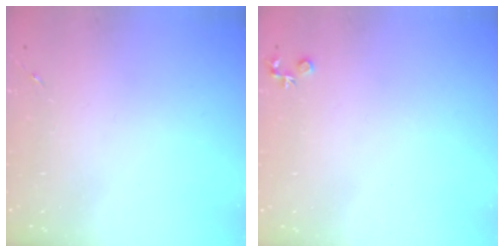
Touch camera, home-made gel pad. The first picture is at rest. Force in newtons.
{"total": 3.7, "press": 3.6, "slide": 0.4}